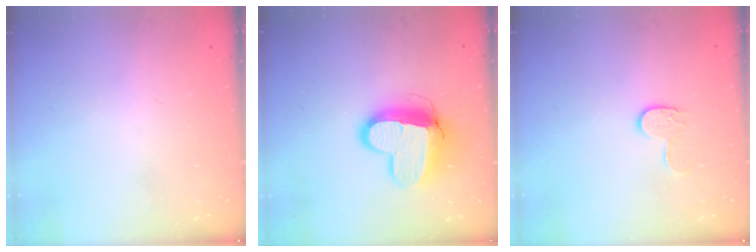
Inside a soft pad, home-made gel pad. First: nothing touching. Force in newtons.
{"total": 13.1, "press": 13.0, "slide": 1.3}
{"total": 7.3, "press": 7.3, "slide": 0.2}